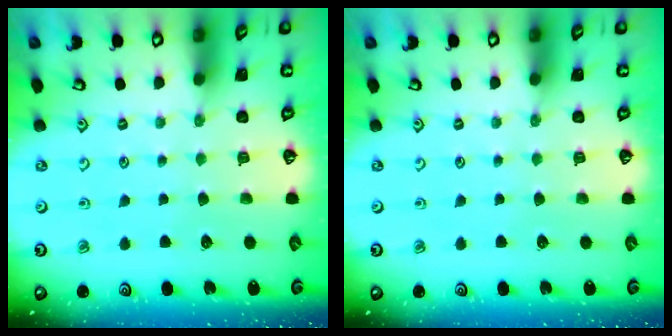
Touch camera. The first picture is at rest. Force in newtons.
{"total": 0.0}